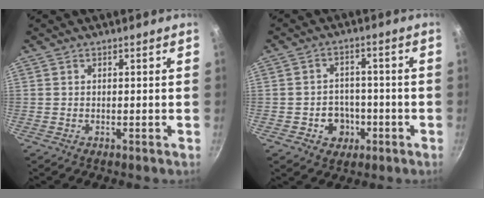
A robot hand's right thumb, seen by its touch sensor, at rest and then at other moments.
{"total": 6.5, "force": [-2.3, 5.5, 2.6], "torque": [-0.010, 0.023, -0.028]}